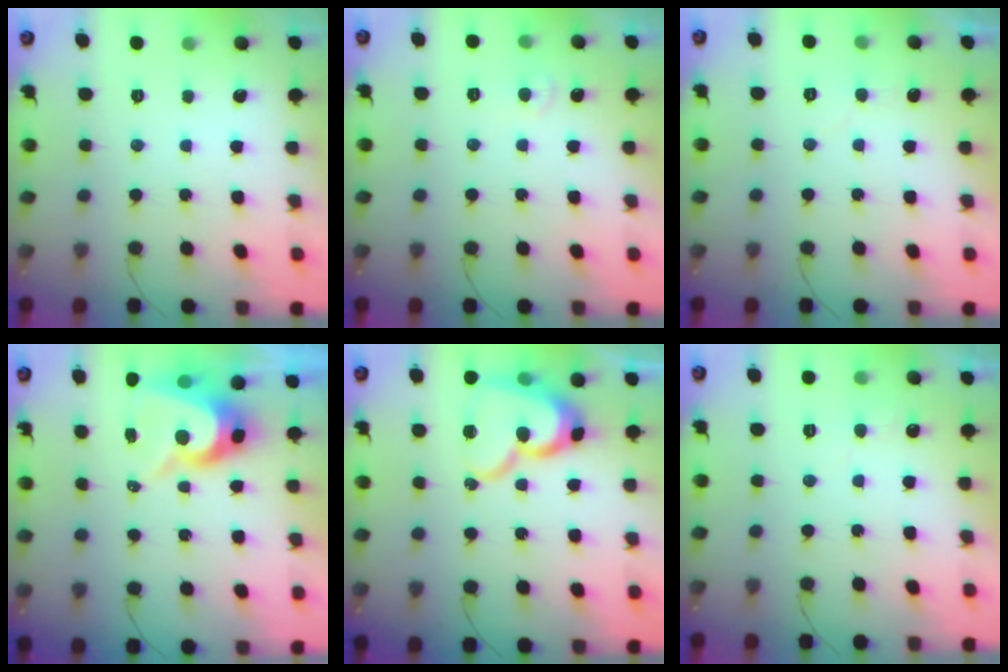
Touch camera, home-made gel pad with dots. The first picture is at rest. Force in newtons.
{"total": 3.6, "press": 3.6, "slide": 0.4}
{"total": 3.8, "press": 3.8, "slide": 0.4}
{"total": 9.2, "press": 9.2, "slide": 0.9}
{"total": 16.4, "press": 16.4, "slide": 1.5}
{"total": 5.7, "press": 5.7, "slide": 0.6}